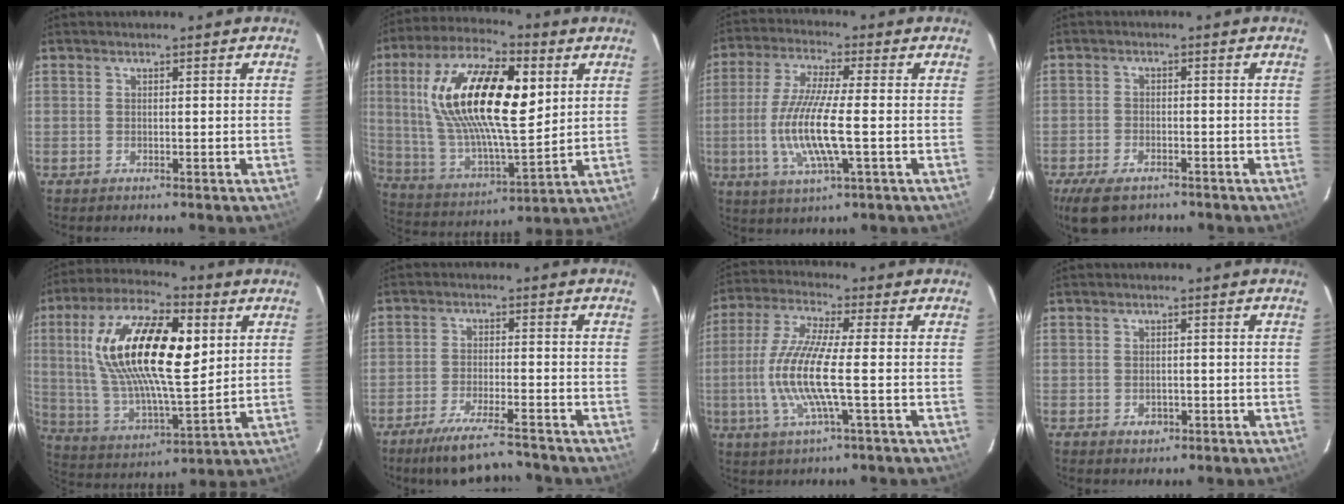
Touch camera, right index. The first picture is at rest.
{"total": 23.7, "force": [6.5, 8.9, 21.0], "torque": [-0.406, 0.014, 0.122]}
{"total": 12.6, "force": [-2.2, 1.8, 12.2], "torque": [-0.249, -0.009, -0.043]}
{"total": 8.0, "force": [-5.7, 4.1, 4.0], "torque": [-0.103, -0.011, -0.098]}
{"total": 23.4, "force": [6.2, 8.9, 20.8], "torque": [-0.403, 0.016, 0.115]}
{"total": 10.2, "force": [-8.9, 1.0, 4.8], "torque": [-0.107, -0.019, -0.147]}
{"total": 12.1, "force": [-1.9, 0.9, 11.9], "torque": [-0.247, -0.003, -0.036]}
{"total": 2.2, "force": [-0.6, 1.9, 0.9], "torque": [-0.015, 0.002, -0.002]}